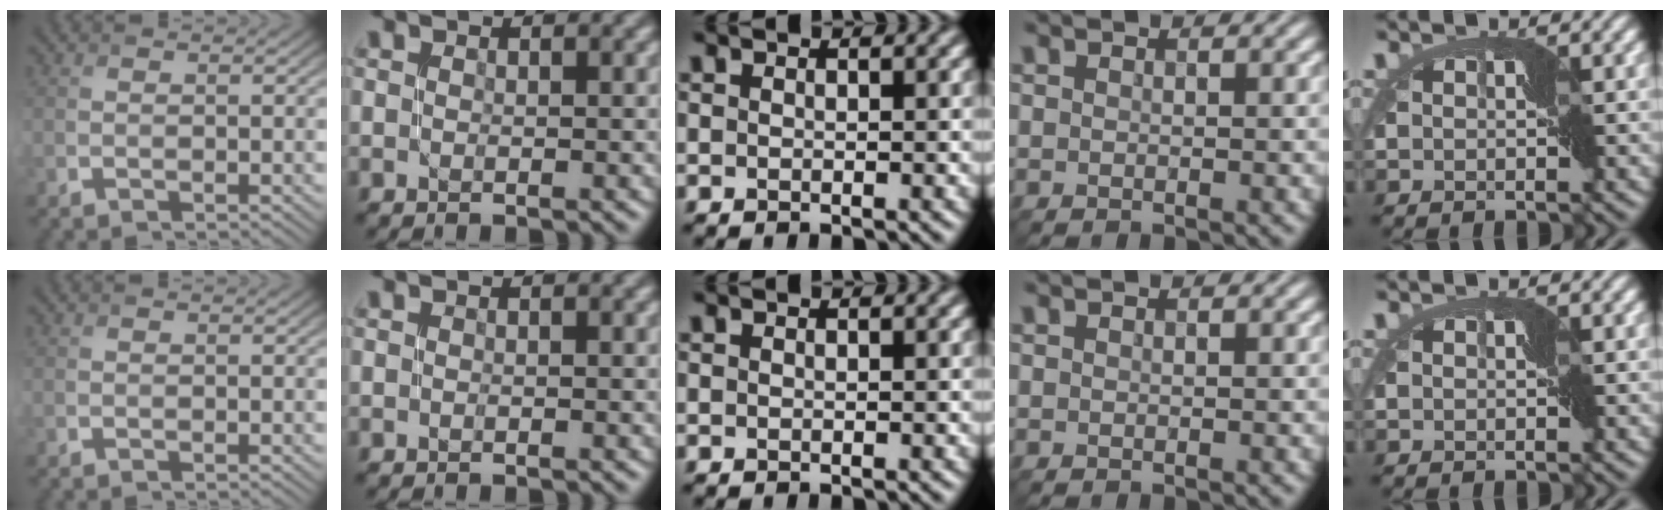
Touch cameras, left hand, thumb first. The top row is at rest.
{}